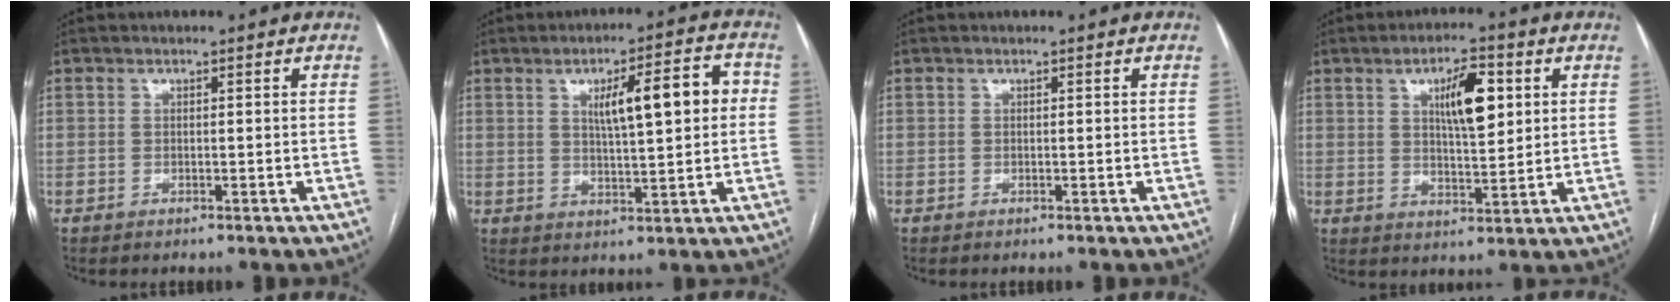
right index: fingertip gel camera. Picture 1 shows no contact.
{"total": 9.9, "force": [2.1, 2.0, 9.5], "torque": [-0.143, 0.021, 0.035]}
{"total": 0.0}
{"total": 8.3, "force": [2.8, 2.3, 7.5], "torque": [-0.125, 0.007, 0.050]}